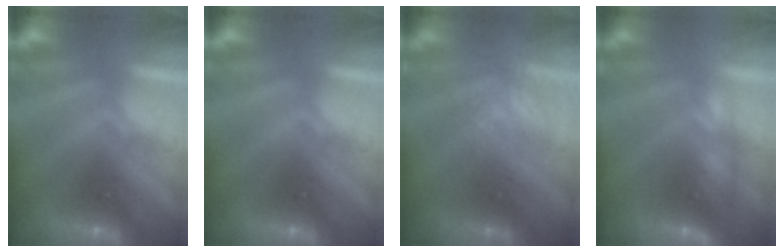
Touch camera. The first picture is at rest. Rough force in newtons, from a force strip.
{"total": 0.0}
{"total": 2.7}
{"total": 4.4}